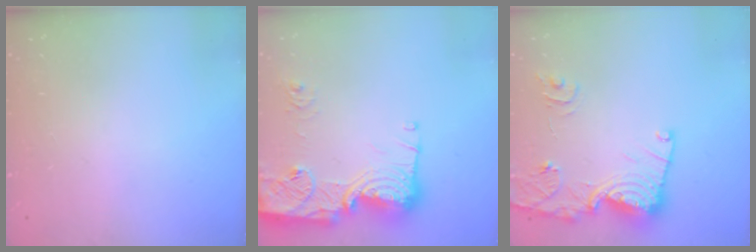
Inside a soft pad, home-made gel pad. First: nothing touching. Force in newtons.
{"total": 18.9, "press": 18.8, "slide": 1.7}
{"total": 16.2, "press": 16.2, "slide": 1.6}